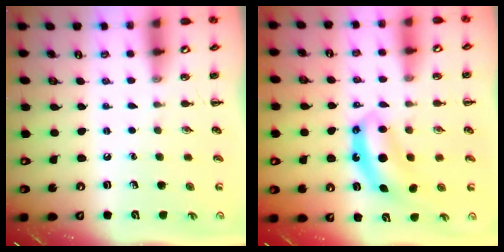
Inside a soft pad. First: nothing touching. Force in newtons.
{"total": 6.9, "press": 6.8, "slide": 0.7}